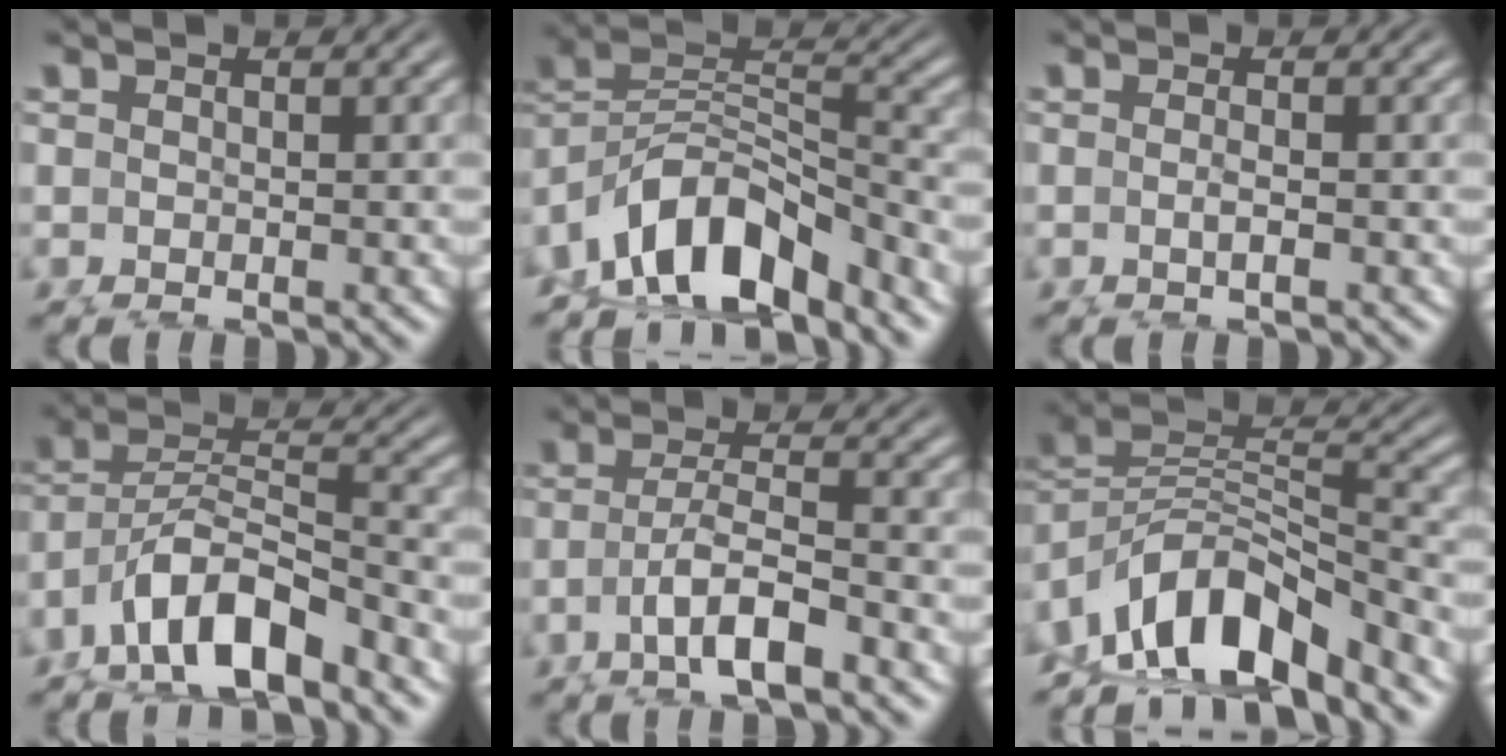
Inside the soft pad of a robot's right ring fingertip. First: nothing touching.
{"total": 9.7, "force": [-3.9, 6.7, 5.9], "torque": [-0.118, -0.031, -0.059]}
{"total": 1.2, "force": [-0.8, -0.5, 0.8], "torque": [-0.014, -0.007, -0.010]}
{"total": 6.4, "force": [-2.6, 3.9, 4.3], "torque": [-0.097, -0.023, -0.038]}
{"total": 4.3, "force": [-2.1, 0.8, 3.7], "torque": [-0.067, -0.012, -0.029]}
{"total": 10.6, "force": [-3.9, 7.2, 6.7], "torque": [-0.132, -0.032, -0.055]}